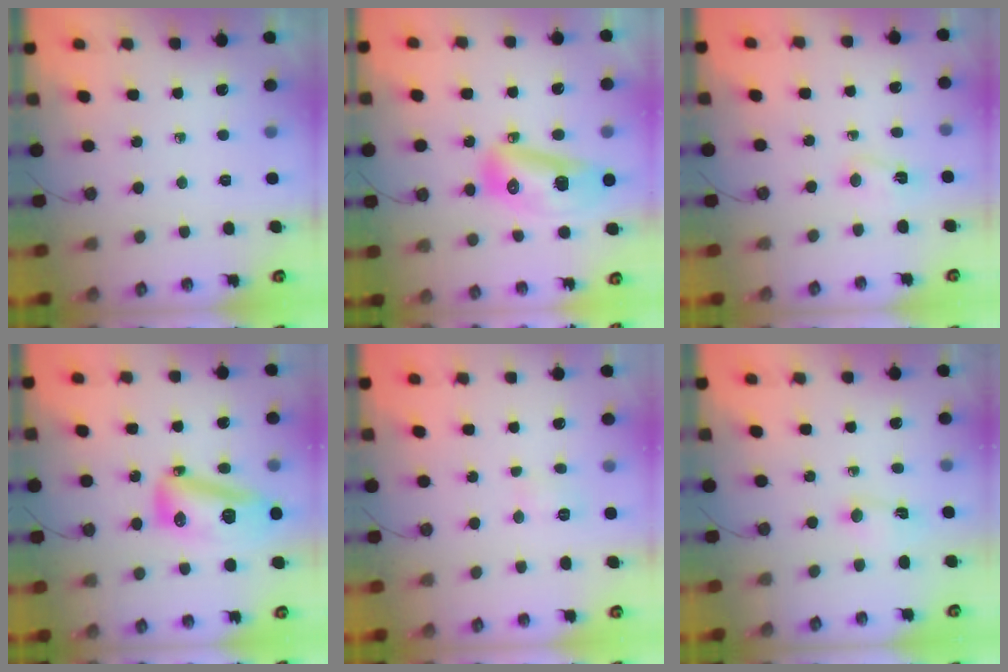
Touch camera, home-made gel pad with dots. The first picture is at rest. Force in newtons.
{"total": 14.0, "press": 13.8, "slide": 1.9}
{"total": 3.1, "press": 3.1, "slide": 0.4}
{"total": 14.4, "press": 14.0, "slide": 3.4}
{"total": 3.9, "press": 3.8, "slide": 0.5}
{"total": 2.2, "press": 2.1, "slide": 0.3}